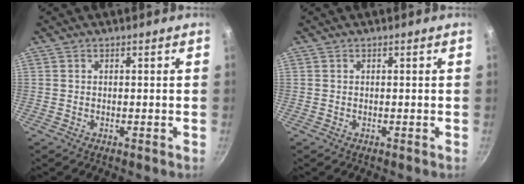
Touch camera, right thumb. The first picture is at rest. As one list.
[{"total": 0.0}]